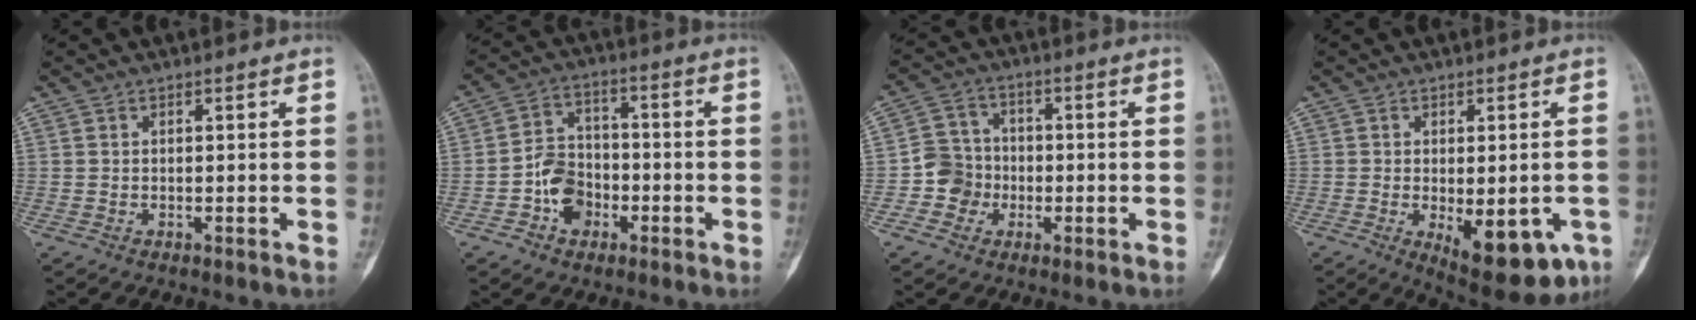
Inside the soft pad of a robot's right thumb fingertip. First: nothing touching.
{"total": 8.4, "force": [-3.1, 6.4, 4.4], "torque": [-0.047, 0.034, -0.058]}
{"total": 6.5, "force": [-1.8, 6.1, 1.4], "torque": [0.008, 0.018, -0.040]}
{"total": 13.5, "force": [-5.0, 6.0, 10.9], "torque": [-0.130, -0.005, -0.055]}